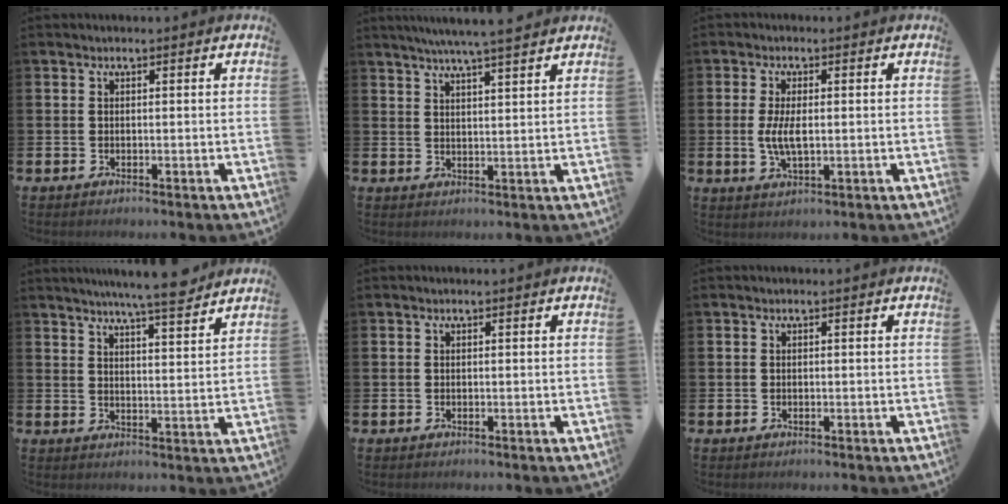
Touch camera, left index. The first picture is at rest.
{"total": 5.7, "force": [5.3, -0.5, 2.0], "torque": [-0.042, -0.023, 0.092]}
{"total": 4.3, "force": [0.2, 1.8, 3.9], "torque": [-0.078, 0.002, -0.002]}
{"total": 6.9, "force": [6.5, -0.3, 2.6], "torque": [-0.054, -0.032, 0.112]}
{"total": 0.0}
{"total": 0.0}